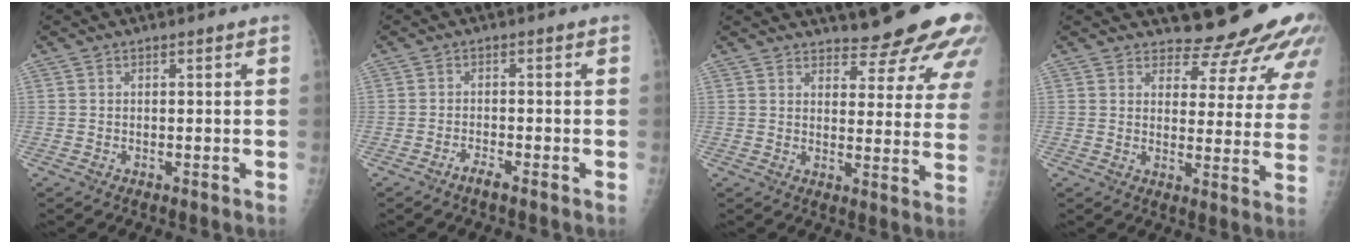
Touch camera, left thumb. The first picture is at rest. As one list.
[{"total": 2.0, "force": [-1.6, 0.1, 1.1], "torque": [-0.033, 0.003, -0.033]}, {"total": 16.3, "force": [13.9, 4.3, 7.4], "torque": [-0.063, -0.095, 0.158]}, {"total": 13.5, "force": [12.2, 4.3, 3.7], "torque": [-0.003, -0.099, 0.136]}]